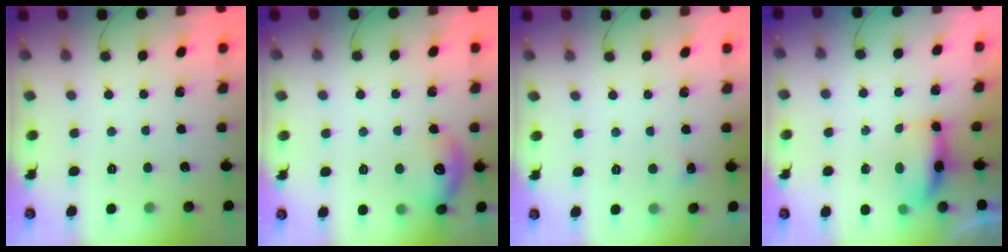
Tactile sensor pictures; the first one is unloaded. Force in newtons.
{"total": 12.2, "press": 12.2, "slide": 1.1}
{"total": 3.7, "press": 3.5, "slide": 0.9}
{"total": 6.9, "press": 6.9, "slide": 0.5}